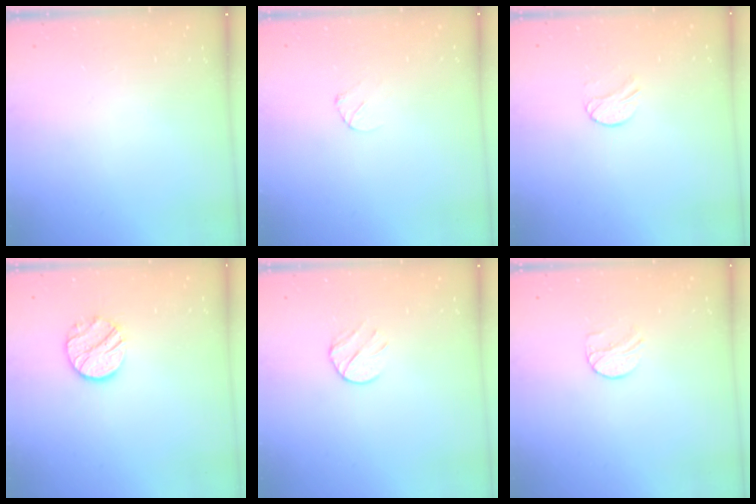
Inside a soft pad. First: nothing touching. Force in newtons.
{"total": 3.2, "press": 3.2, "slide": 0.3}
{"total": 6.2, "press": 6.2, "slide": 0.5}
{"total": 9.2, "press": 9.2, "slide": 0.3}
{"total": 6.9, "press": 6.9, "slide": 0.7}
{"total": 7.2, "press": 7.2, "slide": 0.7}